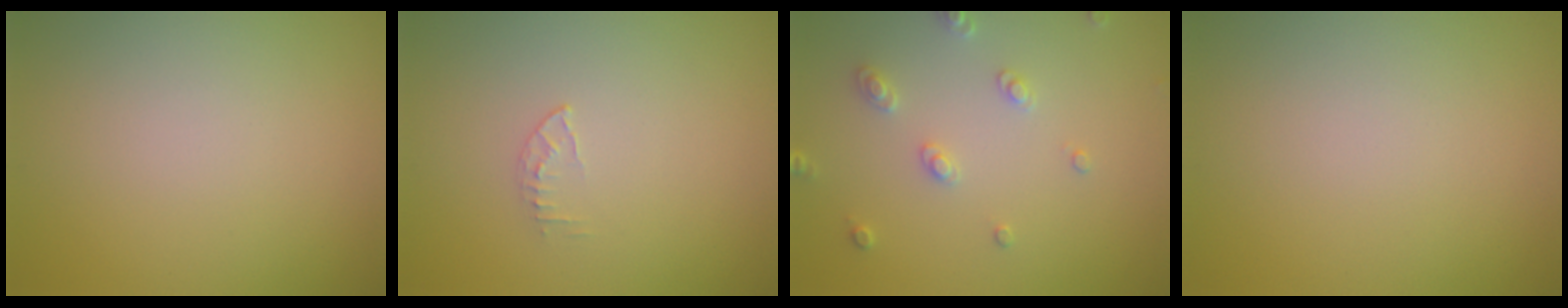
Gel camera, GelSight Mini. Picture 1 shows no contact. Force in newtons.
{"total": 0.6, "press": 0.4, "slide": 0.4}
{"total": 2.2, "press": 2.1, "slide": 0.6}
{"total": 0.0}